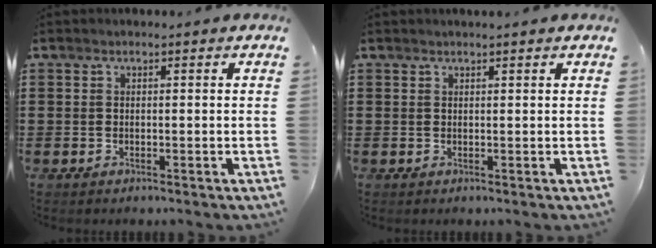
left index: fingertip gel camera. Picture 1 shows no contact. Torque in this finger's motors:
{"motor_torque": [0.31, 0.33, 0.11, 0.03]}